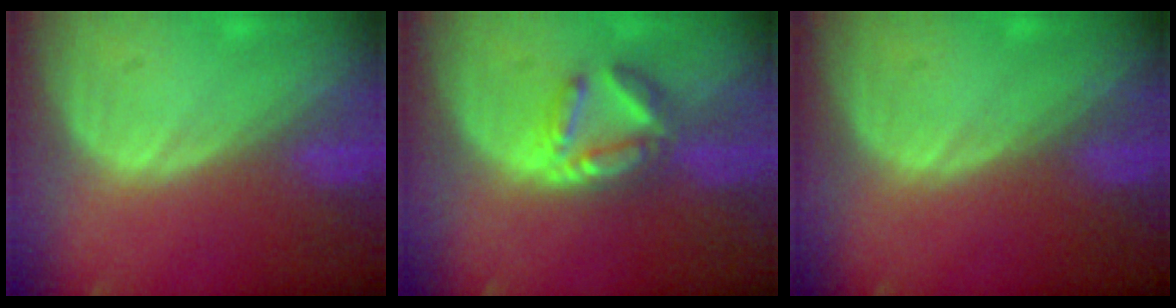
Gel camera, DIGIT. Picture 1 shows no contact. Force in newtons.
{"total": 6.2, "press": 5.7, "slide": 2.5}
{"total": 0.0}